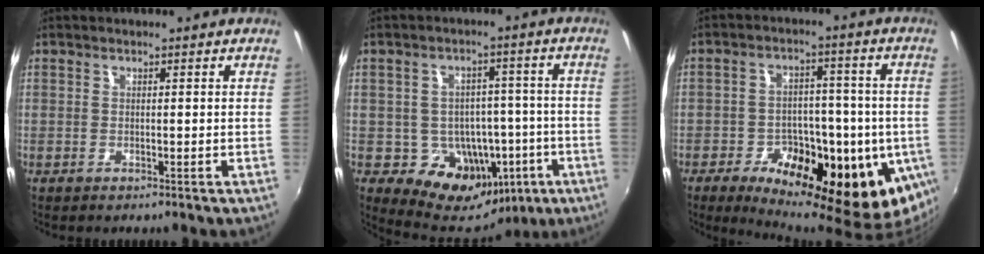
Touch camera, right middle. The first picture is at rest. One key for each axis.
{"total": 13.2, "fx": -4.8, "fy": 11.2, "fz": 5.2, "tx": -0.098, "ty": 0.021, "tz": -0.046}
{"total": 22.6, "fx": -7.6, "fy": 11.4, "fz": 17.9, "tx": -0.301, "ty": -0.032, "tz": -0.097}